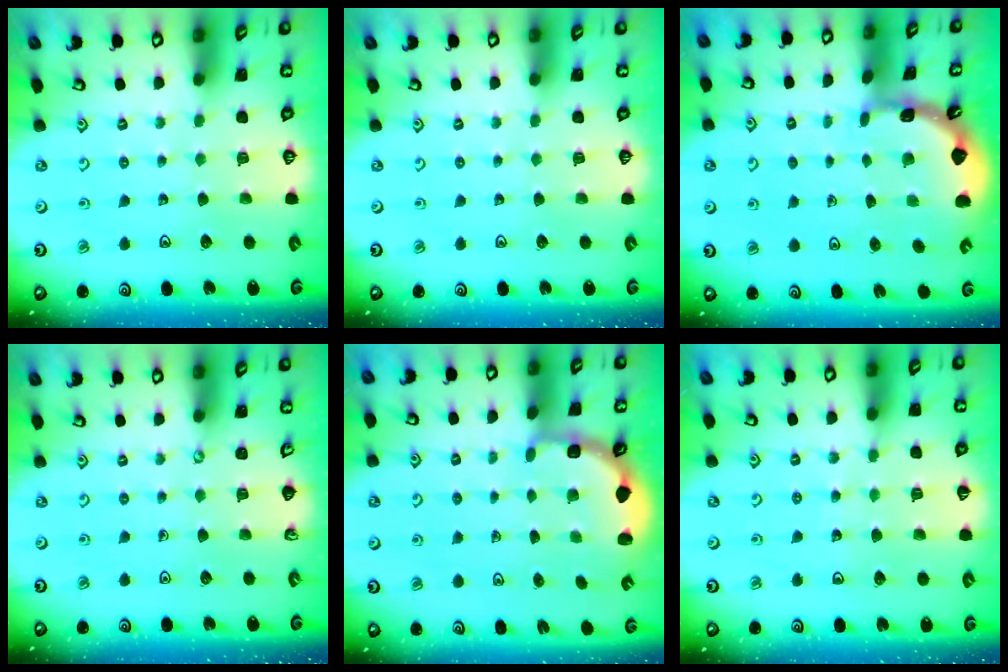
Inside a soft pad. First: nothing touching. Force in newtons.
{"total": 0.0}
{"total": 1.8, "press": 1.8, "slide": 0.1}
{"total": 0.0}
{"total": 2.7, "press": 2.4, "slide": 1.4}
{"total": 4.0, "press": 4.0, "slide": 0.5}